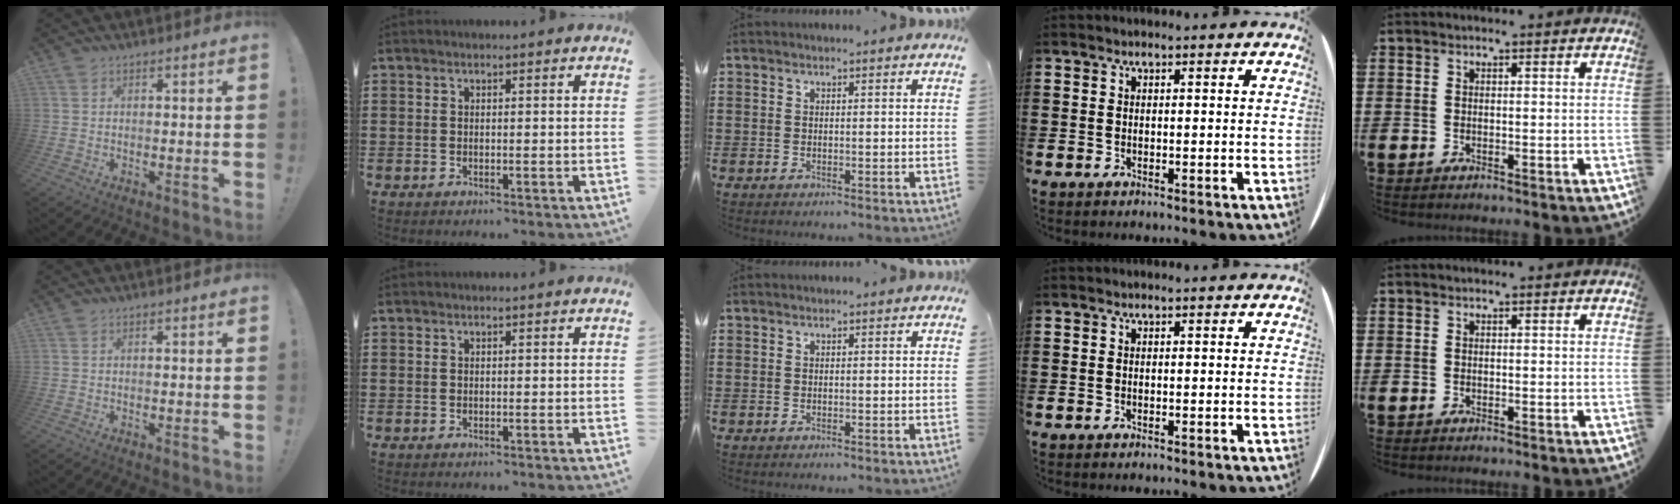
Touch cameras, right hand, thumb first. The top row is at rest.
{}